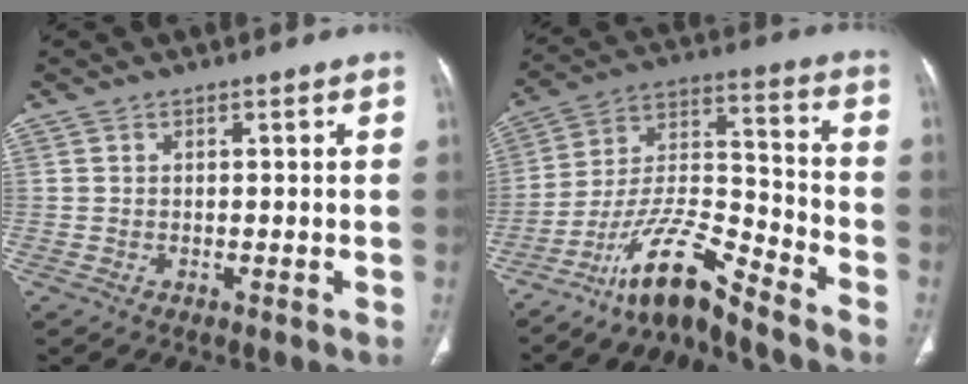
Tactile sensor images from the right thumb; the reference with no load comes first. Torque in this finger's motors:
{"motor_torque": [2.38, 0.10, 1.02, -1.32, 0.36]}